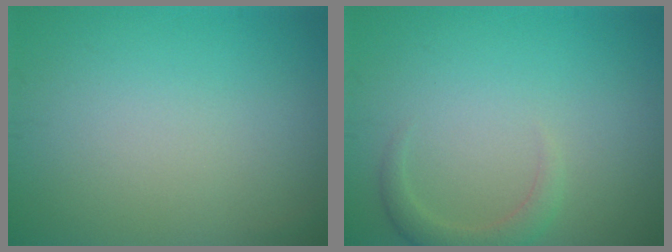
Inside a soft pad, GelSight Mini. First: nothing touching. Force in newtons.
{"total": 2.0, "press": 2.0, "slide": 0.3}